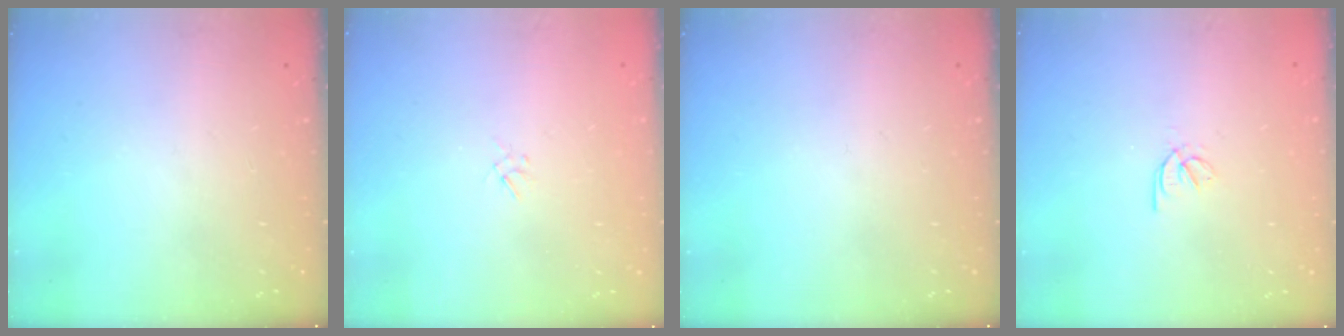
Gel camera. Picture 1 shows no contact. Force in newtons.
{"total": 1.0, "press": 0.9, "slide": 0.4}
{"total": 0.0}
{"total": 2.3, "press": 2.2, "slide": 0.5}